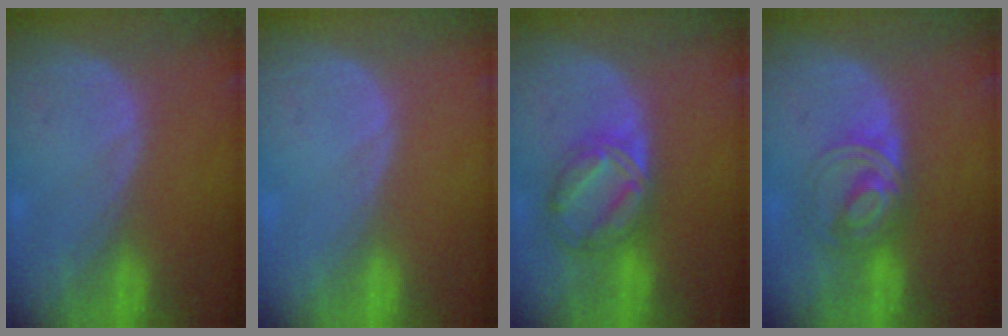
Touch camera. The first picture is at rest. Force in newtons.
{"total": 0.0}
{"total": 6.4, "press": 6.4, "slide": 0.4}
{"total": 5.5, "press": 5.5, "slide": 0.6}